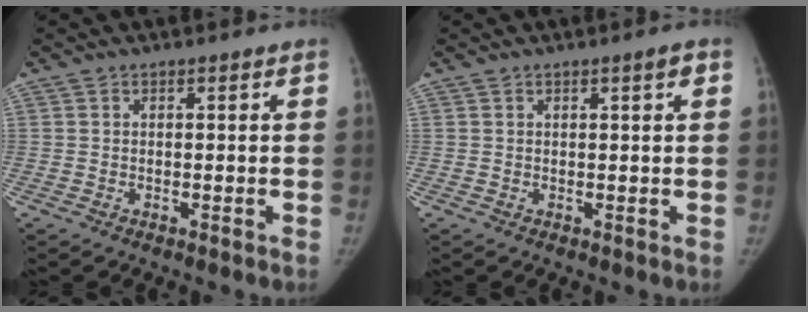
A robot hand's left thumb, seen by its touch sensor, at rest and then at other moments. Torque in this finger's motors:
{"motor_torque": [-0.15, -0.02, -0.01, 0.20, -0.01]}